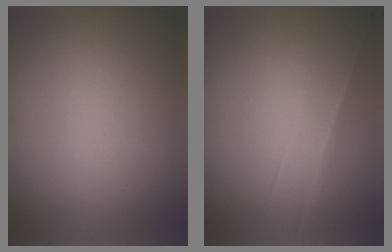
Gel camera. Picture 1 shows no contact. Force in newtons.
{"total": 2.9}